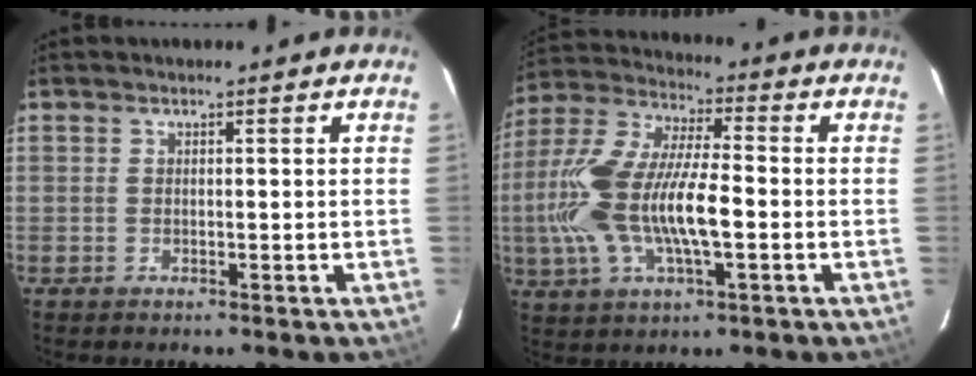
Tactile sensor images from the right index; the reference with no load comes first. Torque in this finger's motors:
{"motor_torque": [0.86, -0.32, 1.05, 0.21]}